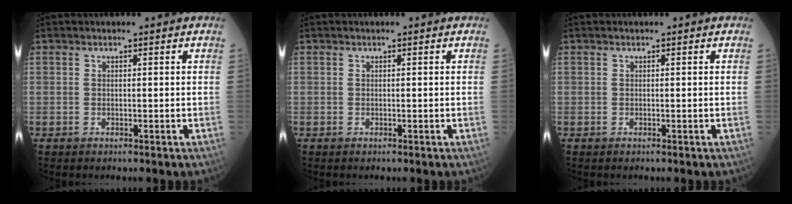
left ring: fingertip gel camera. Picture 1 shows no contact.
{"total": 0.0}
{"total": 0.0}